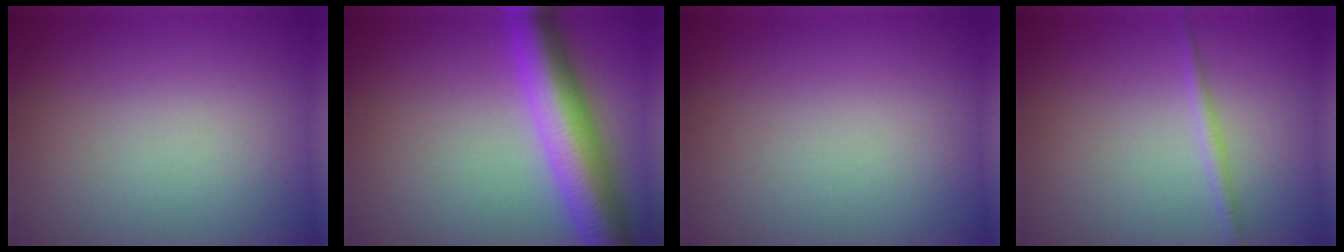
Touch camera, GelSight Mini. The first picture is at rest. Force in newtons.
{"total": 8.0, "press": 7.9, "slide": 0.2}
{"total": 0.0}
{"total": 1.1, "press": 1.1, "slide": 0.1}